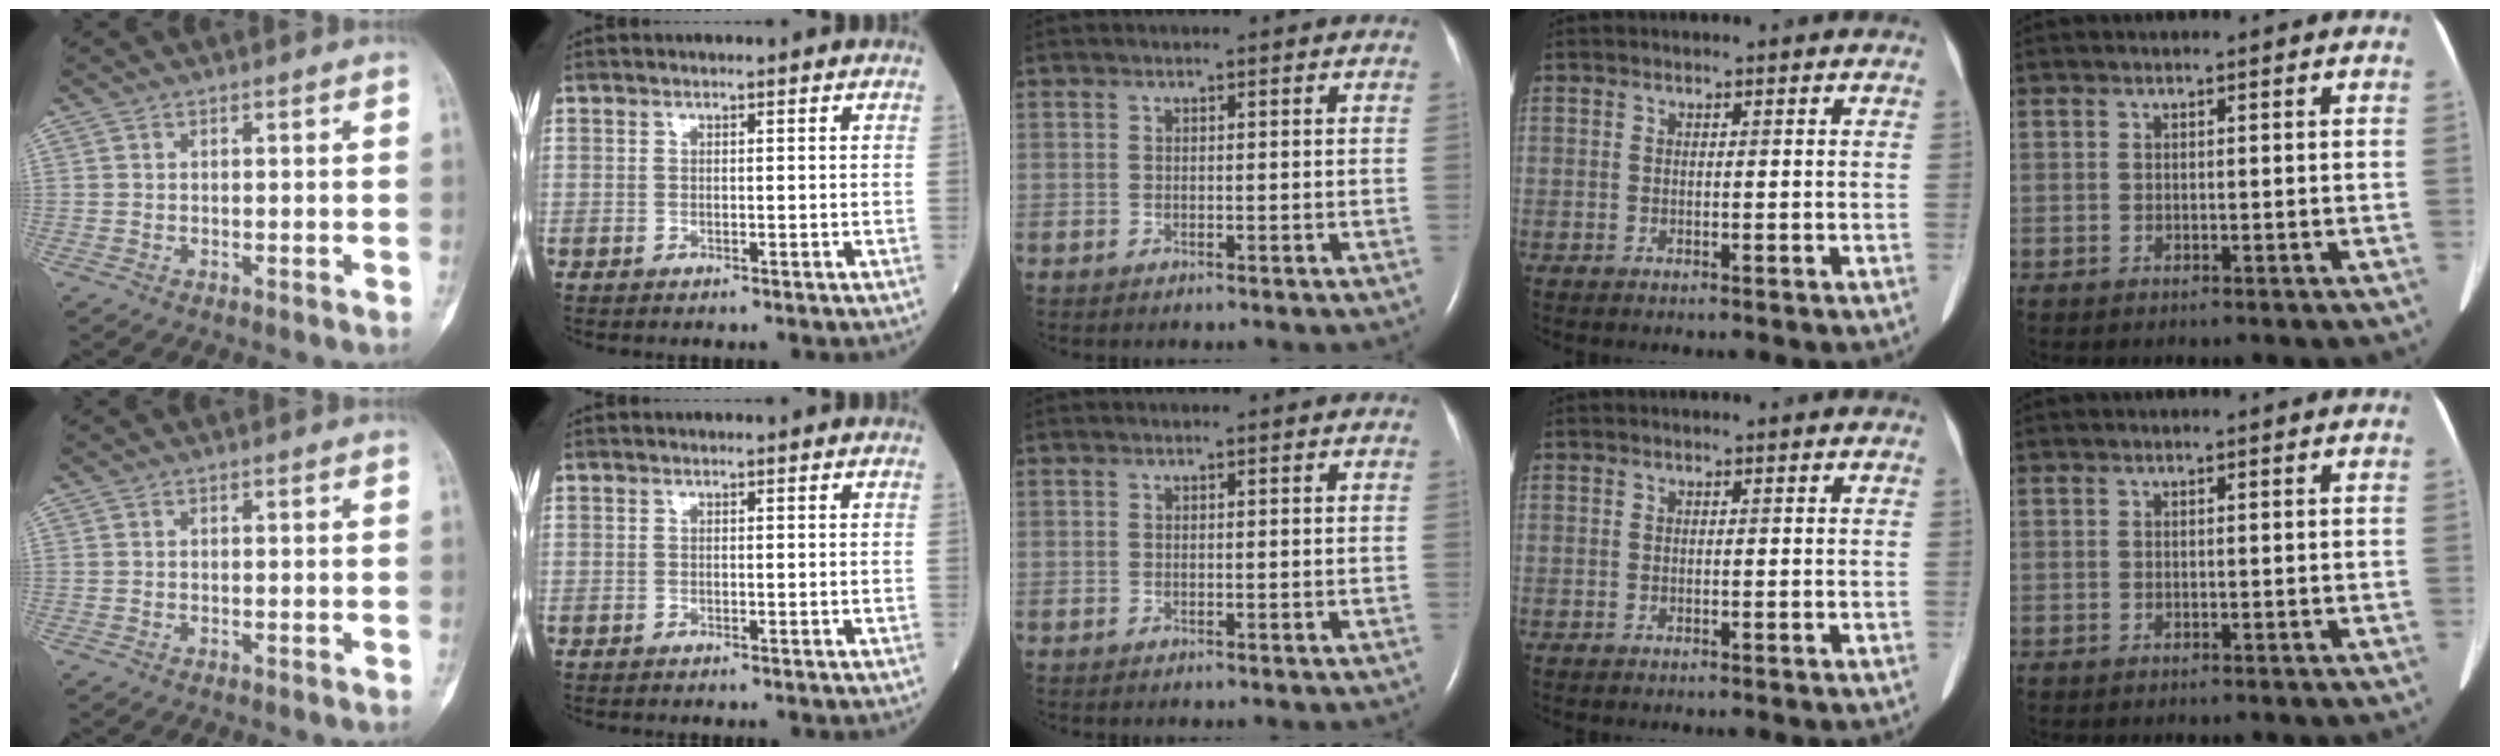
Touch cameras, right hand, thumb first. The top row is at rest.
{}